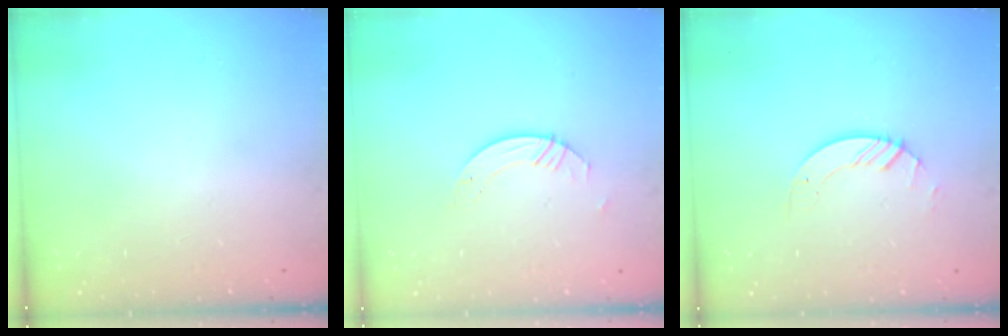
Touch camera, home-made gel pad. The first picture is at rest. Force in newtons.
{"total": 2.8, "press": 2.8, "slide": 0.2}
{"total": 2.8, "press": 2.8, "slide": 0.3}